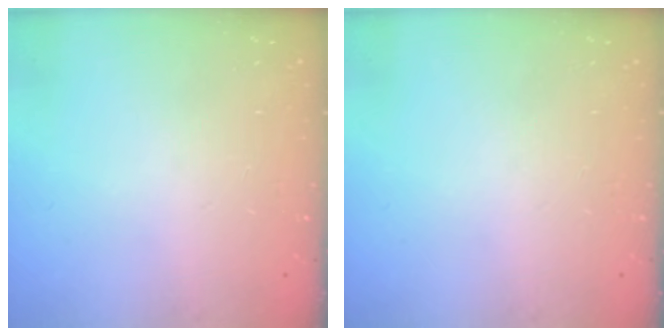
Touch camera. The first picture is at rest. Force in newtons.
{"total": 0.0}